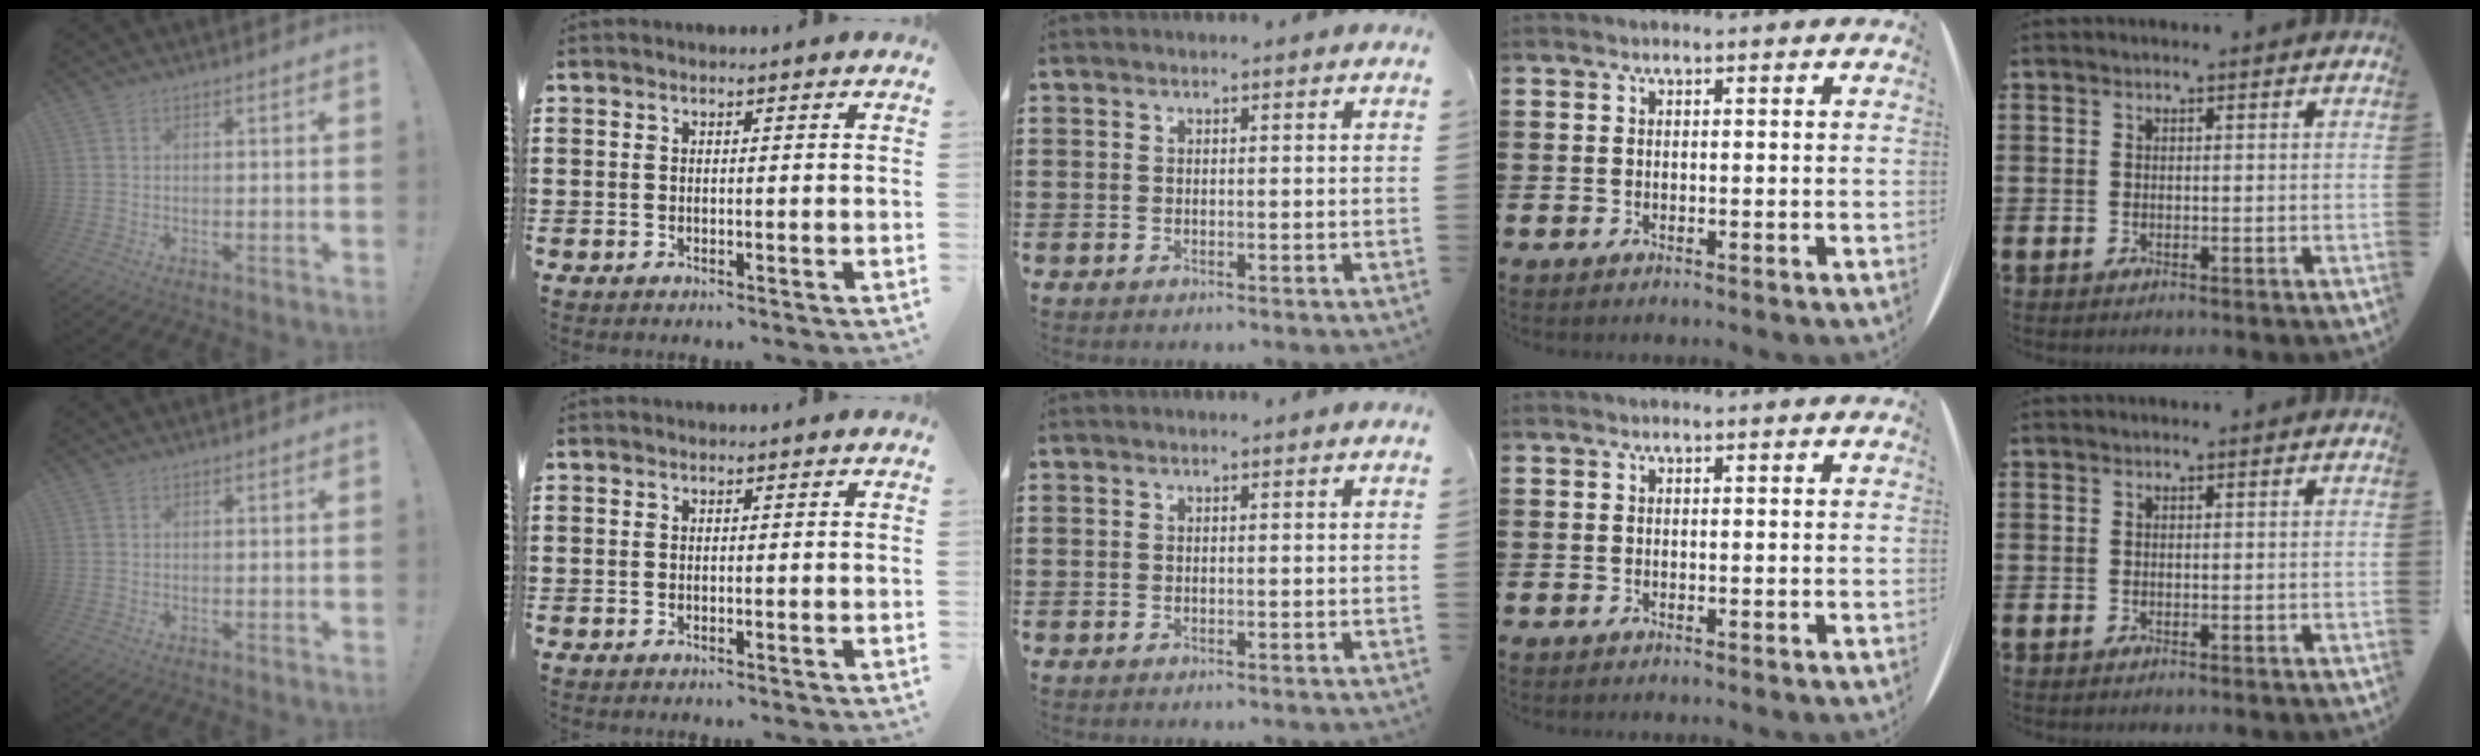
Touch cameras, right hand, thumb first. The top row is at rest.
{}